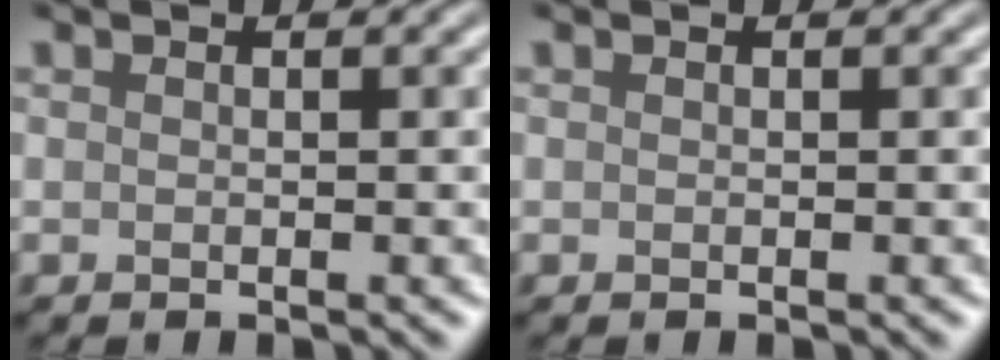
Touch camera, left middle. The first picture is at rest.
{"total": 0.0}